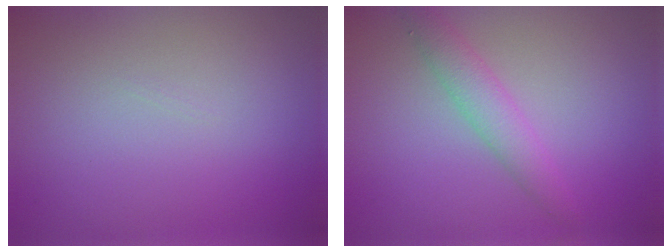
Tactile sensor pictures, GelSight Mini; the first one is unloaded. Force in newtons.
{"total": 2.7, "press": 2.6, "slide": 0.1}